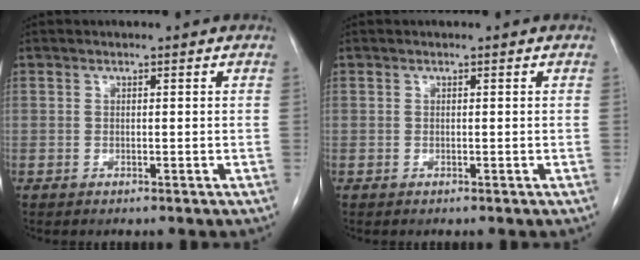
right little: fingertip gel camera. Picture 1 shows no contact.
{"total": 0.0}